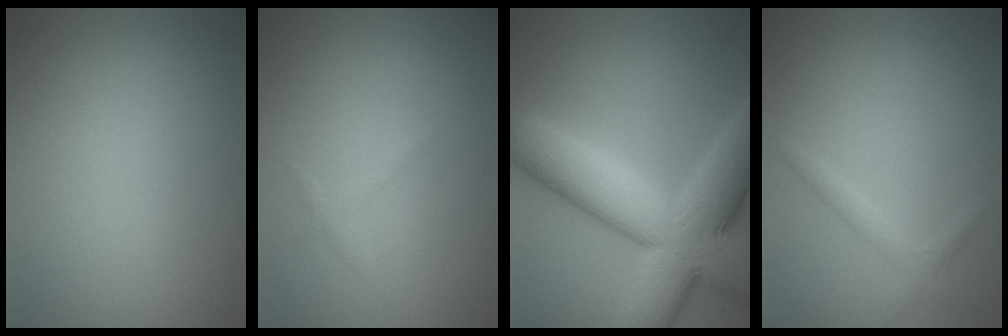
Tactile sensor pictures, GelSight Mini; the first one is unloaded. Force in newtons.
{"total": 0.7, "press": 0.7, "slide": 0.0}
{"total": 12.4, "press": 12.4, "slide": 0.3}
{"total": 1.3, "press": 1.3, "slide": 0.0}